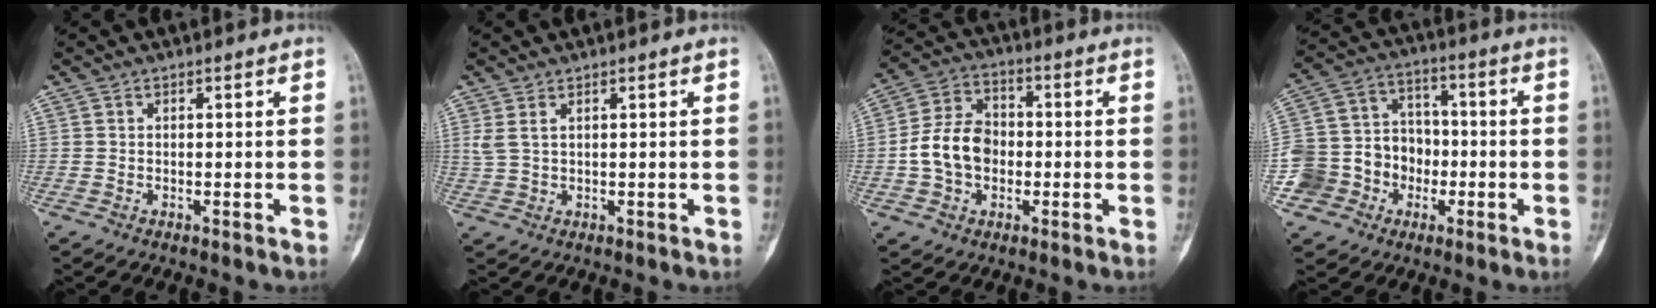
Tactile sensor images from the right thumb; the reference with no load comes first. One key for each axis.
{"total": 2.5, "fx": 1.2, "fy": 0.9, "fz": 2.0, "tx": -0.049, "ty": 0.006, "tz": 0.036}
{"total": 10.5, "fx": -1.4, "fy": 8.0, "fz": 6.7, "tx": -0.103, "ty": 0.027, "tz": -0.034}
{"total": 14.0, "fx": -4.5, "fy": 12.6, "fz": 4.3, "tx": -0.046, "ty": 0.062, "tz": -0.071}